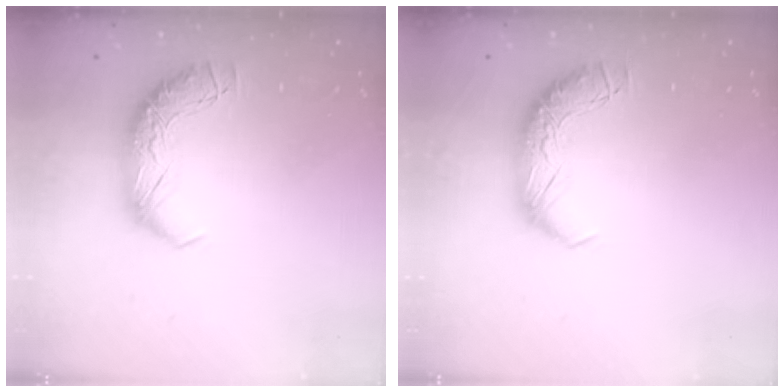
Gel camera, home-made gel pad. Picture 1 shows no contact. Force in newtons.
{"total": 0.0}